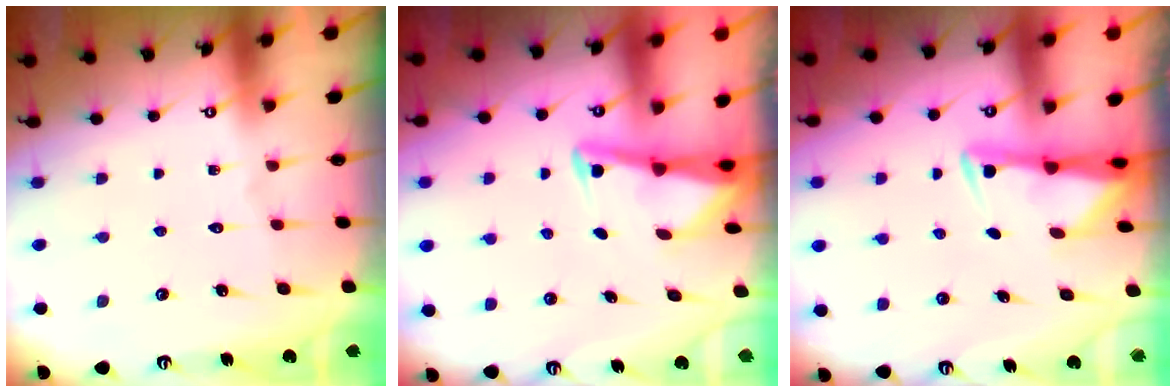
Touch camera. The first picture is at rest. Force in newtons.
{"total": 3.1, "press": 3.1, "slide": 0.4}
{"total": 3.0, "press": 2.9, "slide": 0.5}